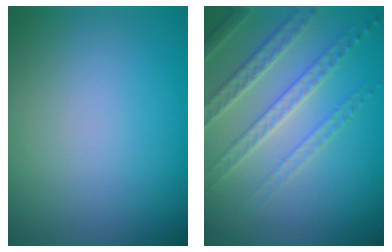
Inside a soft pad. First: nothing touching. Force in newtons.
{"total": 3.8, "press": 3.6, "slide": 1.0}